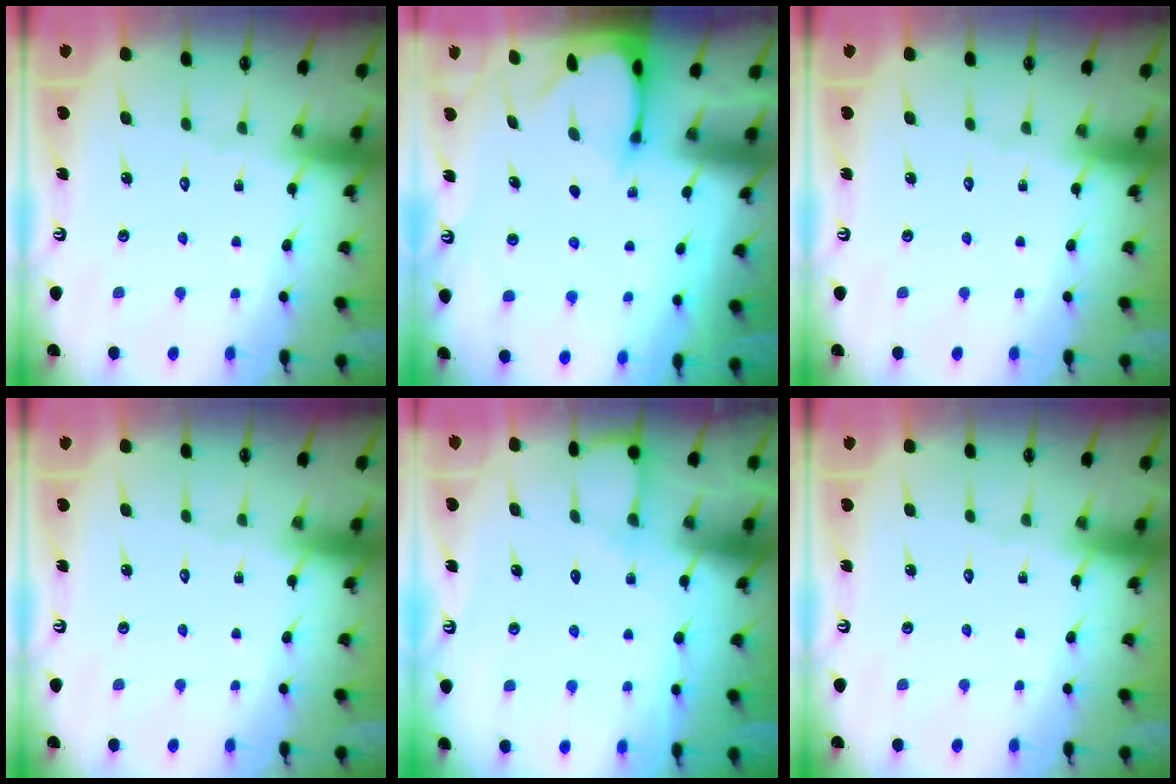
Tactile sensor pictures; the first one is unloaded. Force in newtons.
{"total": 2.4, "press": 2.4, "slide": 0.3}
{"total": 0.0}
{"total": 0.0}
{"total": 5.0, "press": 5.0, "slide": 0.3}
{"total": 0.0}